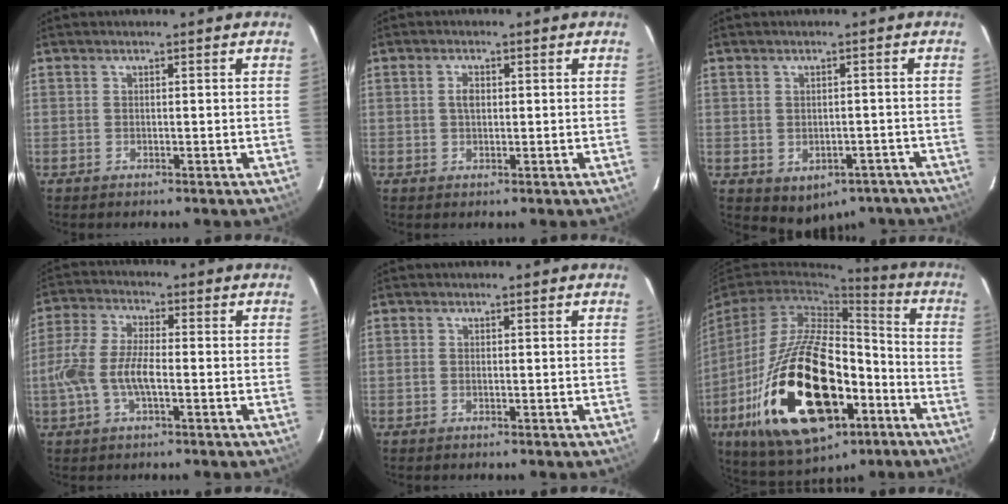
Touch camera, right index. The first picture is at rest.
{"total": 2.1, "force": [0.3, 1.3, 1.6], "torque": [-0.031, 0.006, 0.005]}
{"total": 8.5, "force": [-5.4, 5.6, 3.3], "torque": [-0.051, 0.014, -0.038]}
{"total": 9.5, "force": [-2.2, 3.8, 8.4], "torque": [-0.182, 0.003, -0.044]}
{"total": 0.6, "force": [-0.1, 0.2, 0.5], "torque": [-0.012, -0.001, -0.004]}
{"total": 28.3, "force": [-11.2, 13.9, 21.9], "torque": [-0.422, -0.008, -0.167]}